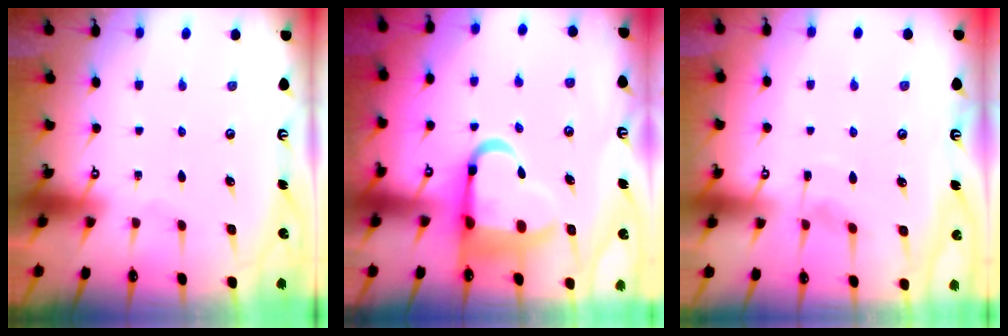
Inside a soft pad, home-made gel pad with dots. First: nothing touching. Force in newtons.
{"total": 13.7, "press": 13.5, "slide": 2.6}
{"total": 3.7, "press": 3.7, "slide": 0.5}